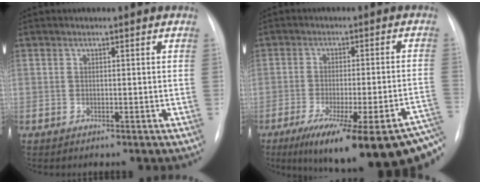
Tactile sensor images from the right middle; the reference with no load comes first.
{"total": 25.0, "force": [-17.3, 3.1, 17.8], "torque": [-0.179, -0.022, -0.229]}